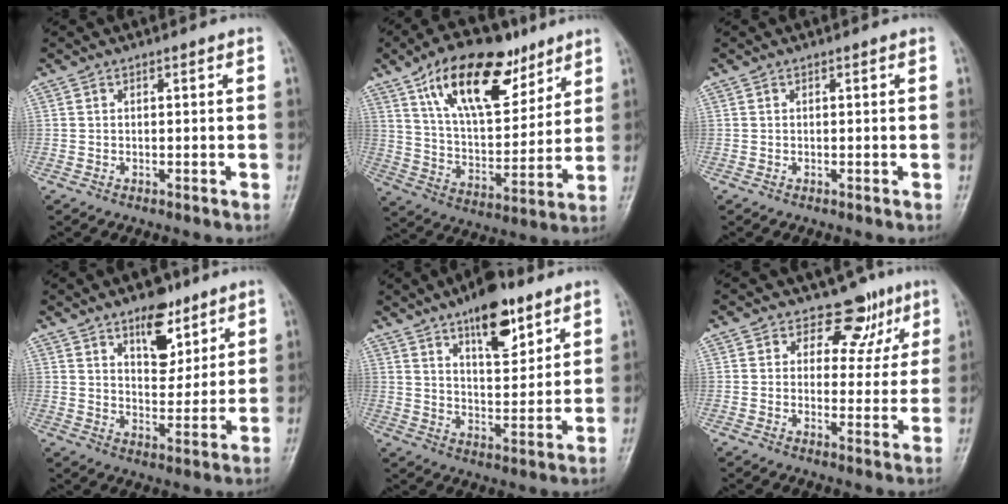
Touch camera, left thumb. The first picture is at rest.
{"total": 20.5, "force": [11.7, 9.8, 13.6], "torque": [-0.182, -0.044, 0.205]}
{"total": 0.0}
{"total": 9.5, "force": [5.8, 5.0, 5.7], "torque": [-0.053, -0.035, 0.092]}
{"total": 12.5, "force": [7.7, 5.1, 8.4], "torque": [-0.099, -0.045, 0.123]}
{"total": 7.5, "force": [4.6, 5.4, 2.3], "torque": [0.014, -0.019, 0.053]}